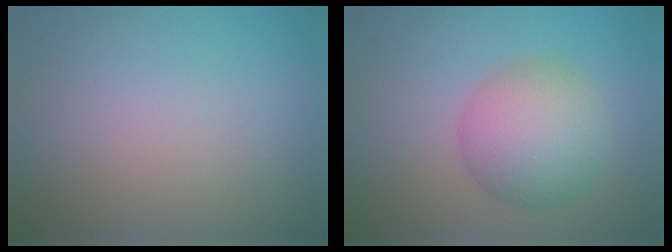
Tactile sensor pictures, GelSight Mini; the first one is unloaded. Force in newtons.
{"total": 5.7, "press": 5.7, "slide": 0.1}